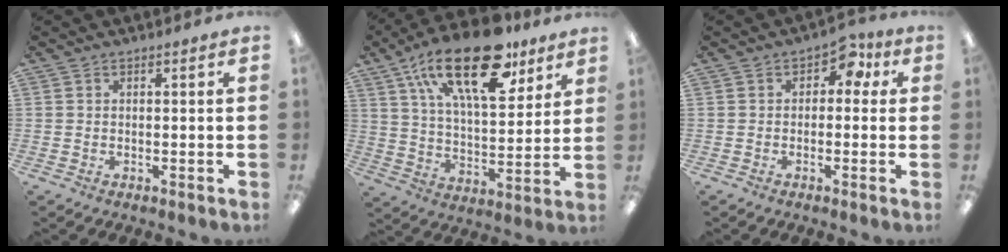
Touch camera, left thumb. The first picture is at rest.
{"total": 24.3, "force": [14.8, 10.3, 16.2], "torque": [-0.263, -0.068, 0.251]}
{"total": 4.5, "force": [0.7, 3.2, 3.1], "torque": [-0.038, 0.006, 0.006]}